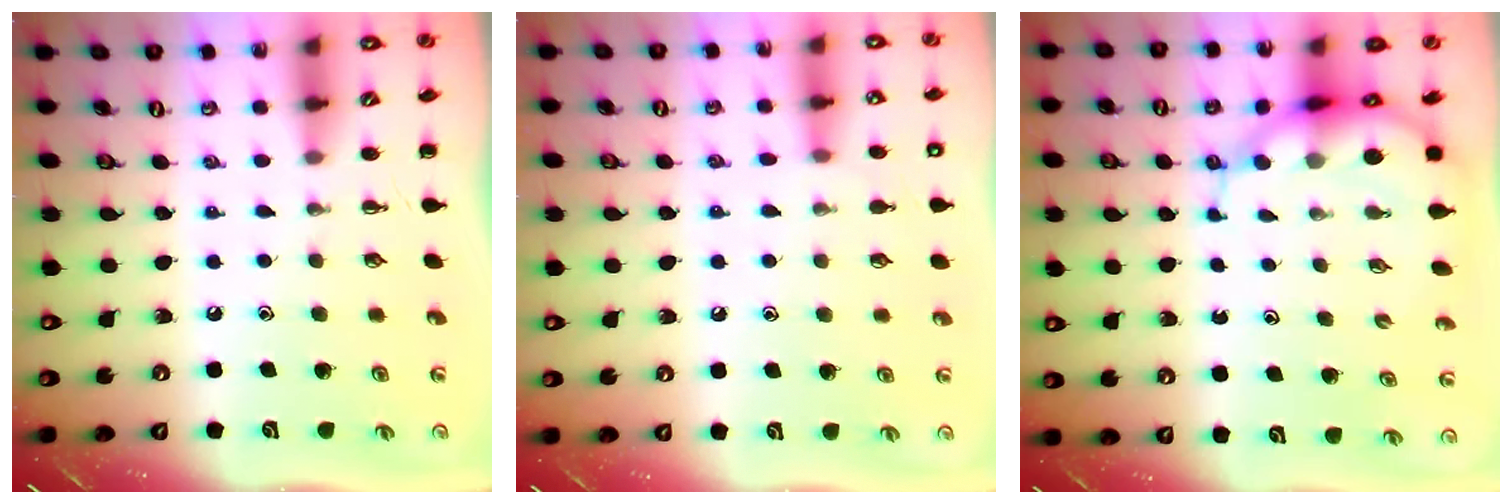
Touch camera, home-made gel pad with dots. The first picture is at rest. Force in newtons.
{"total": 8.1, "press": 7.7, "slide": 2.5}
{"total": 7.3, "press": 6.9, "slide": 2.3}